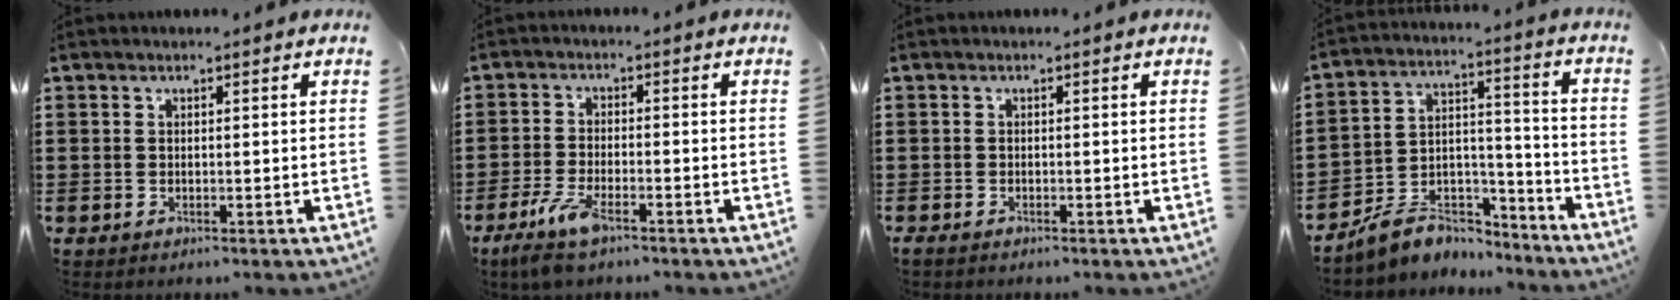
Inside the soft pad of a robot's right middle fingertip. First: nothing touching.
{"total": 6.0, "force": [-4.0, 1.6, 4.1], "torque": [-0.099, -0.014, -0.078]}
{"total": 0.6, "force": [-0.6, 0.2, 0.2], "torque": [-0.005, -0.003, -0.011]}
{"total": 6.4, "force": [-5.5, 3.3, 0.1], "torque": [-0.008, 0.013, -0.105]}